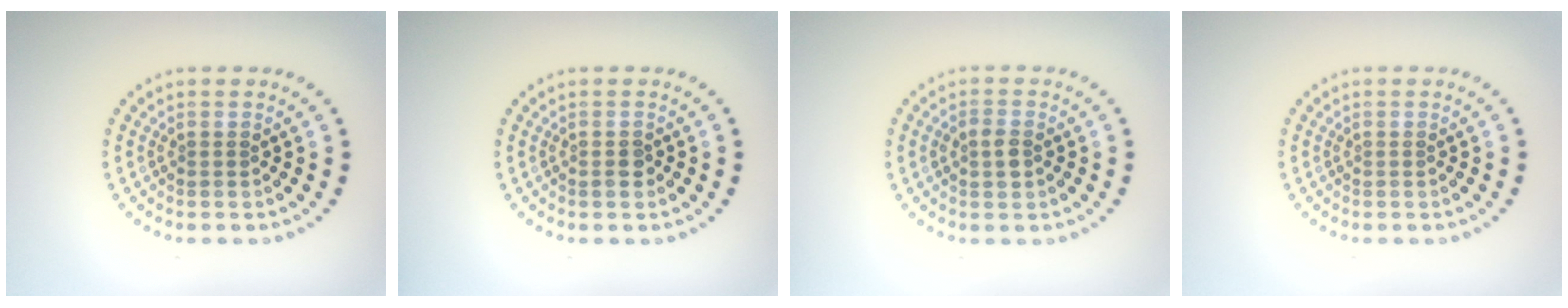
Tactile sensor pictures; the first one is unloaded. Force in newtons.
{"total": 1.3, "press": 1.2, "slide": 0.4}
{"total": 1.7, "press": 1.7, "slide": 0.2}
{"total": 0.0}